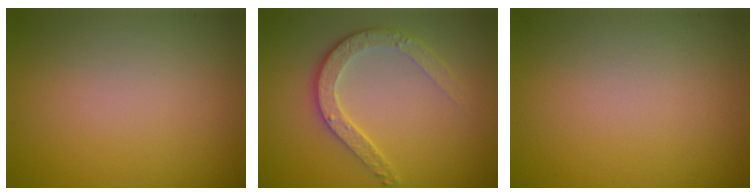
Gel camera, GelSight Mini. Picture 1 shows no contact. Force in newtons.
{"total": 3.9, "press": 2.9, "slide": 2.5}
{"total": 0.0}